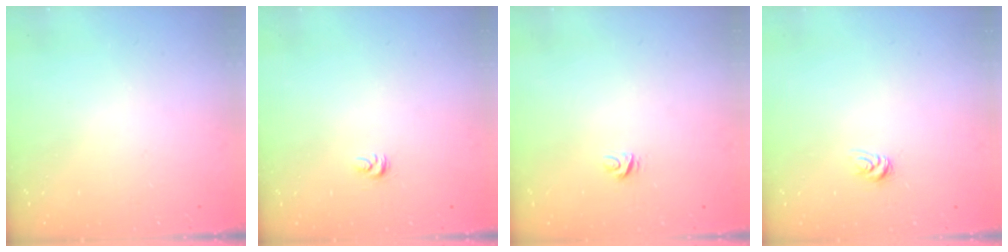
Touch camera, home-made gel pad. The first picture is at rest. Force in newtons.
{"total": 2.7, "press": 2.7, "slide": 0.2}
{"total": 4.3, "press": 4.3, "slide": 0.2}
{"total": 4.1, "press": 4.1, "slide": 0.2}